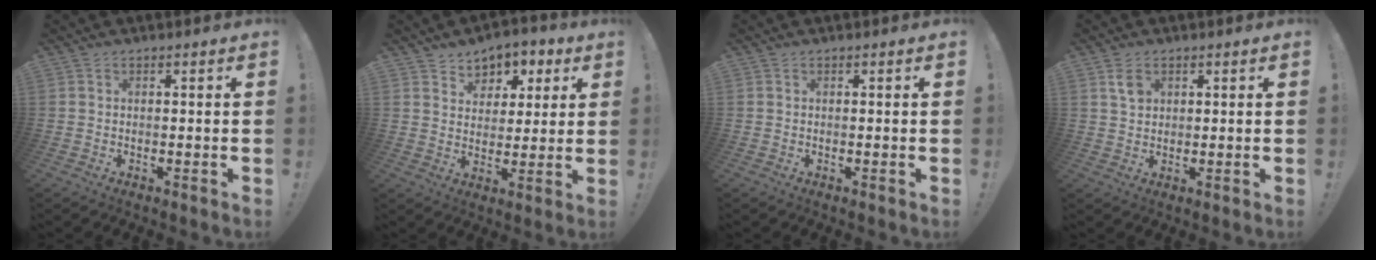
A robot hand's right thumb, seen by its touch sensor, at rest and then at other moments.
{"total": 6.8, "force": [3.3, 5.8, 1.0], "torque": [0.000, -0.028, 0.064]}
{"total": 0.0}
{"total": 3.6, "force": [1.7, 2.5, 2.0], "torque": [-0.018, -0.006, 0.029]}